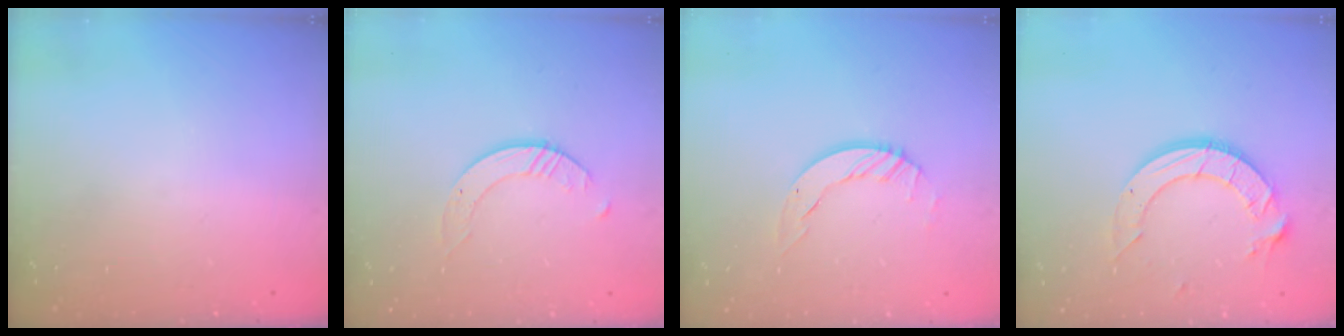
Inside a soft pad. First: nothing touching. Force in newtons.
{"total": 2.6, "press": 2.6, "slide": 0.3}
{"total": 5.9, "press": 5.9, "slide": 0.4}
{"total": 12.9, "press": 12.8, "slide": 1.4}